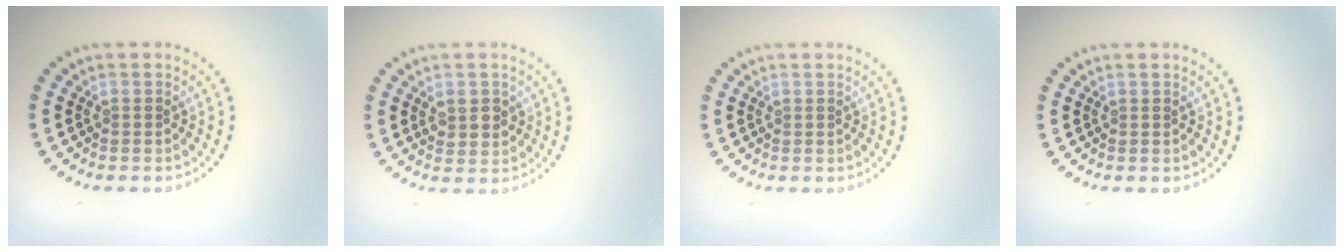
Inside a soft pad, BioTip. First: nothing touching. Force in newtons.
{"total": 2.1, "press": 2.0, "slide": 0.4}
{"total": 0.0}
{"total": 0.0}